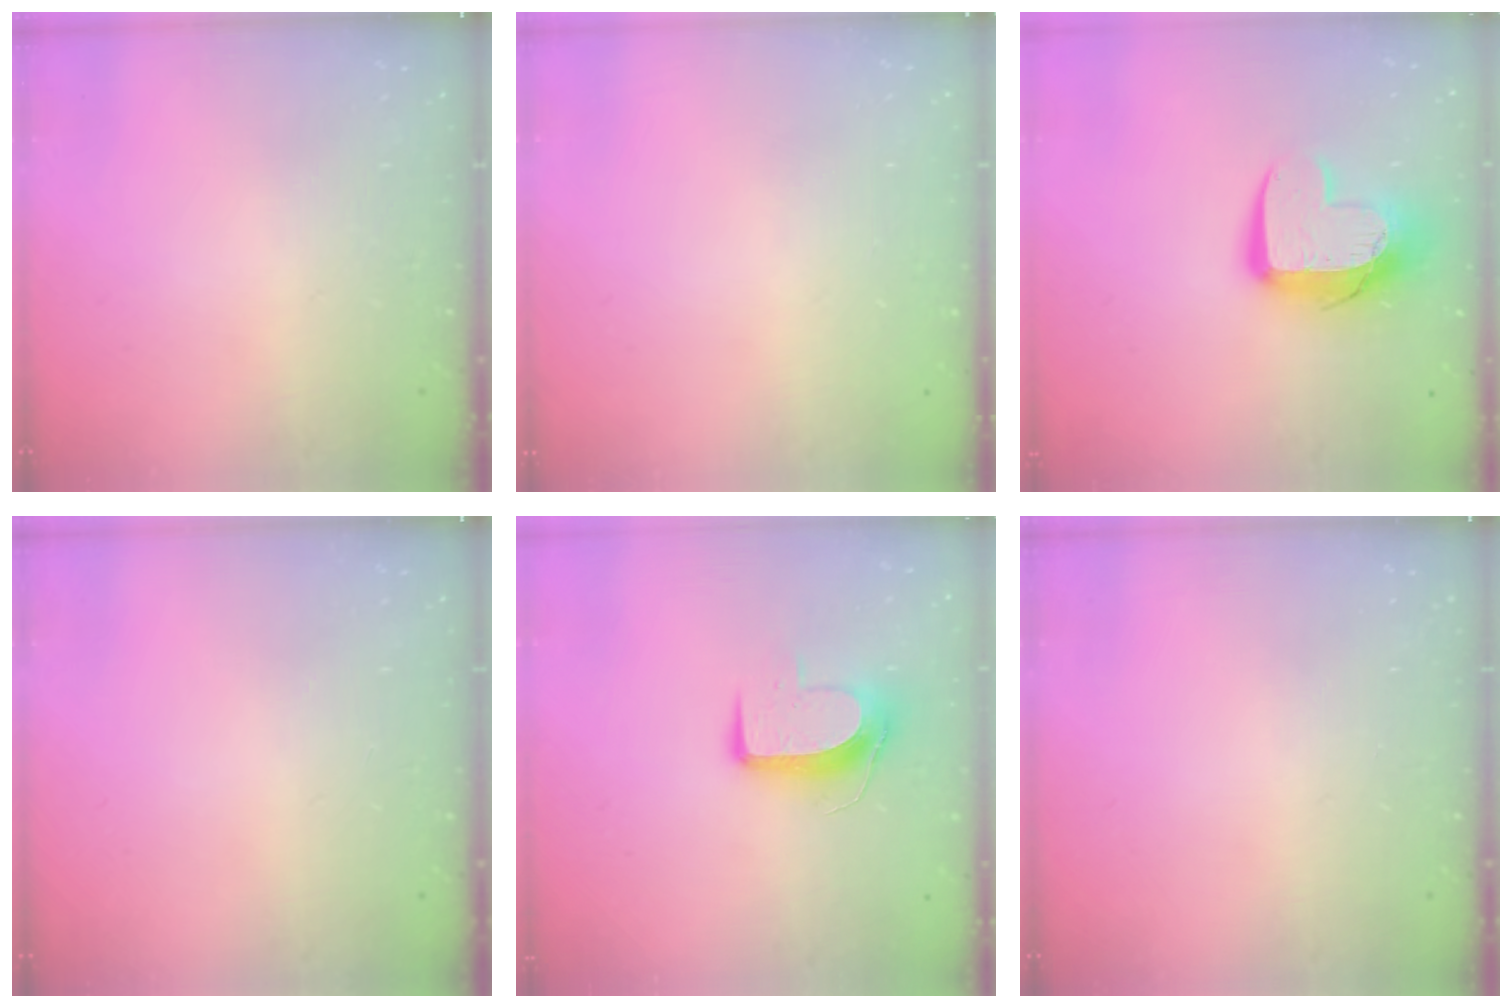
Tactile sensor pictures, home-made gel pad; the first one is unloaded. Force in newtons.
{"total": 0.0}
{"total": 12.3, "press": 12.3, "slide": 0.9}
{"total": 0.0}
{"total": 9.2, "press": 9.2, "slide": 0.2}
{"total": 0.0}